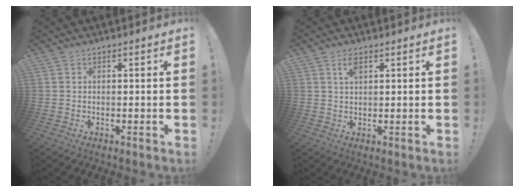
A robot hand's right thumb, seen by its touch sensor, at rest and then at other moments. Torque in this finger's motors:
{"motor_torque": [-0.06, -0.09, 0.10, 0.03, 0.00]}